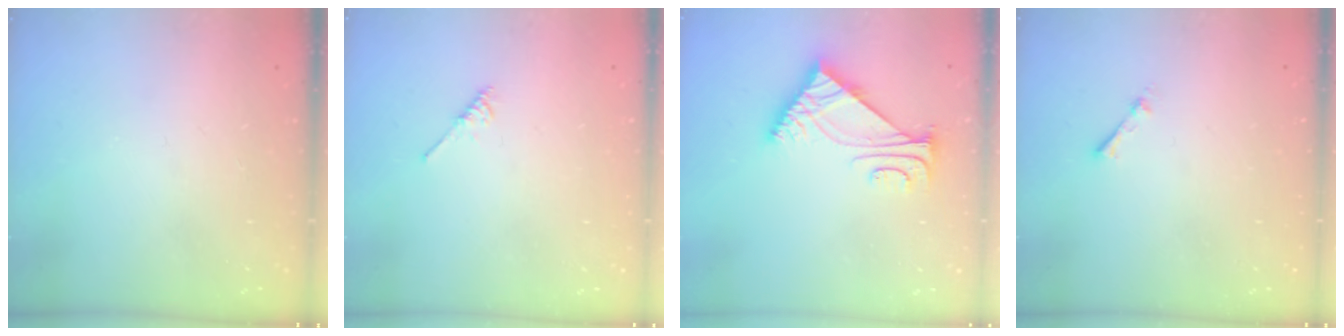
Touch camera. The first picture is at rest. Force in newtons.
{"total": 2.1, "press": 2.1, "slide": 0.4}
{"total": 6.5, "press": 6.5, "slide": 0.4}
{"total": 1.7, "press": 1.7, "slide": 0.2}